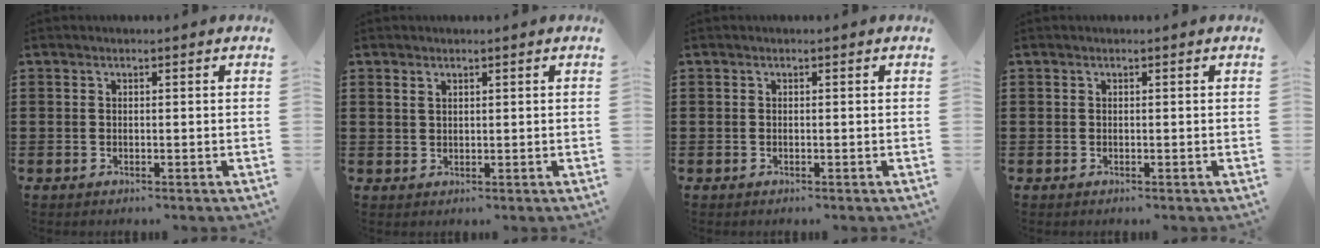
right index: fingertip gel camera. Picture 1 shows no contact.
{"total": 1.0, "force": [0.8, 0.4, 0.3], "torque": [-0.009, 0.001, 0.016]}
{"total": 0.0}
{"total": 0.0}